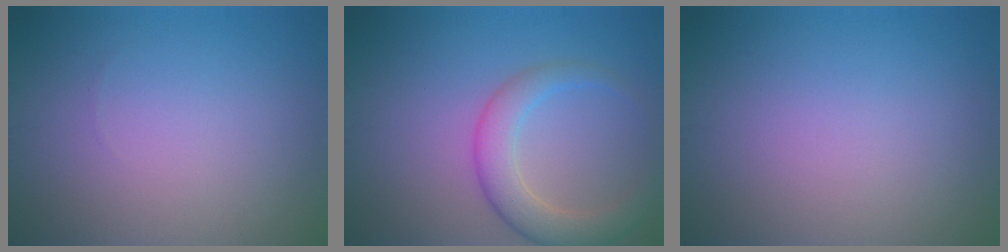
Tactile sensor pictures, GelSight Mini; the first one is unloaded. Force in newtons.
{"total": 4.1, "press": 4.1, "slide": 0.3}
{"total": 0.0}